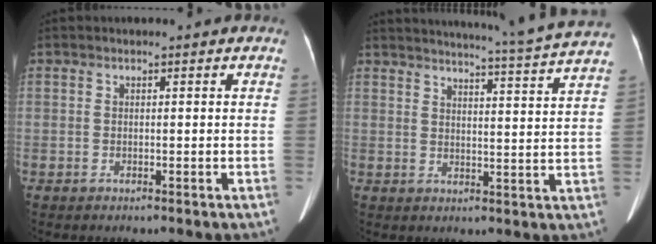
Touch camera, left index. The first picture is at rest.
{"total": 16.1, "force": [14.9, -2.4, 5.4], "torque": [-0.096, -0.059, 0.177]}